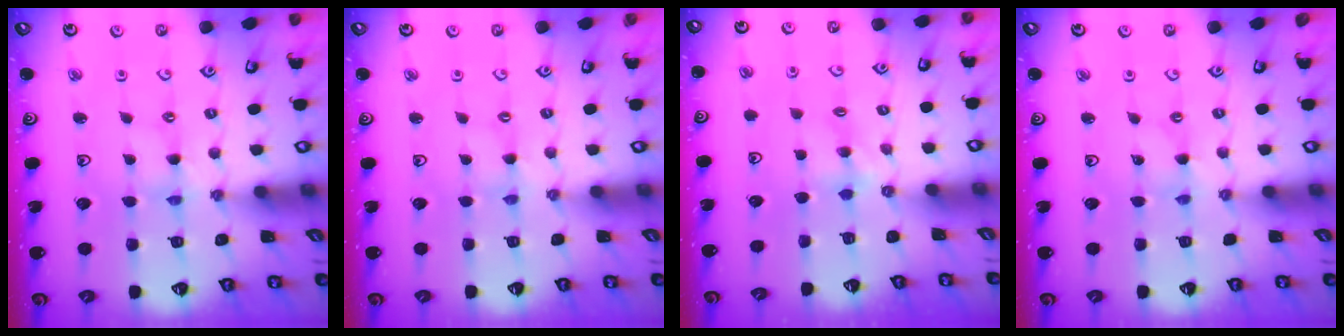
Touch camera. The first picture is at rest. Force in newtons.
{"total": 0.0}
{"total": 4.0, "press": 3.9, "slide": 0.6}
{"total": 0.0}